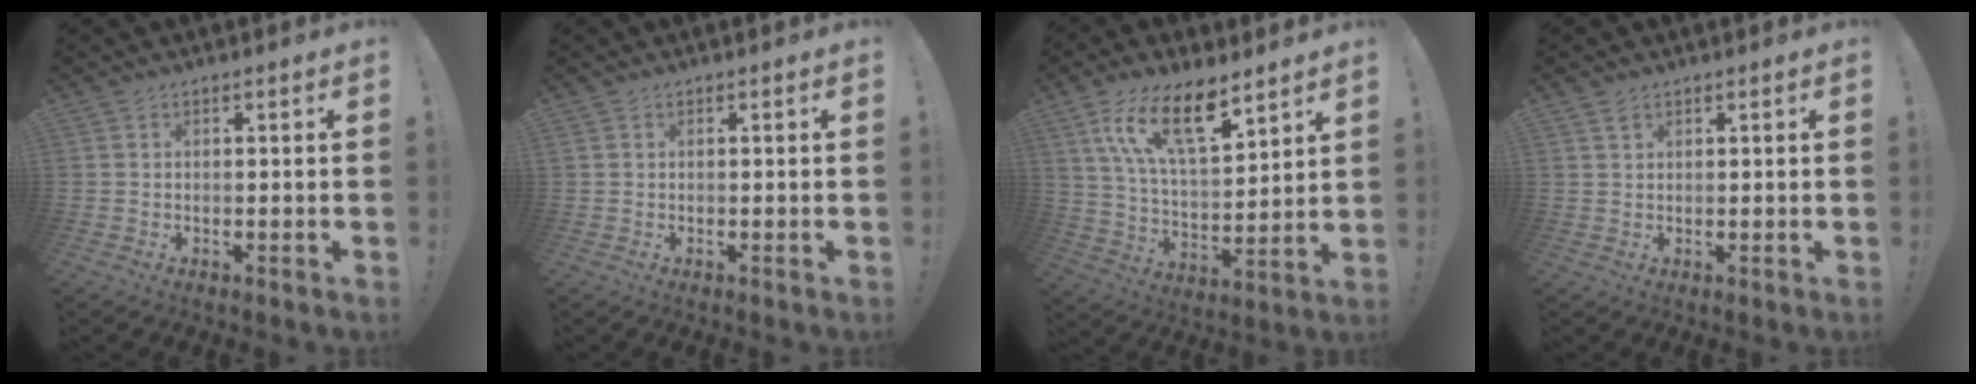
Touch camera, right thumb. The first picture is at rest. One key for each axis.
{"total": 0.0}
{"total": 17.3, "fx": 10.6, "fy": 5.9, "fz": 12.3, "tx": -0.232, "ty": -0.056, "tz": 0.183}
{"total": 1.5, "fx": 1.1, "fy": 0.7, "fz": 0.7, "tx": -0.003, "ty": -0.006, "tz": 0.019}